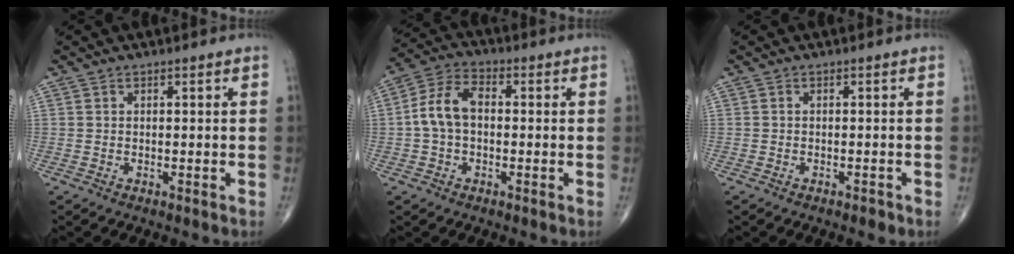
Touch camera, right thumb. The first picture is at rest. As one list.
[{"total": 8.1, "force": [-0.2, 5.2, 6.2], "torque": [-0.120, 0.028, -0.014]}, {"total": 1.0, "force": [-0.7, 0.5, 0.6], "torque": [-0.006, 0.001, -0.011]}]